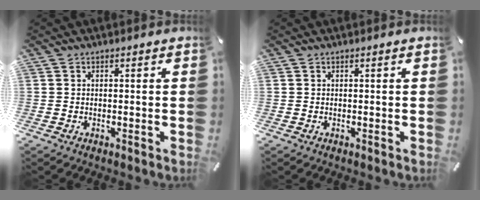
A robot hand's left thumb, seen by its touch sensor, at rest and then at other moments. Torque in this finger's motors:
{"motor_torque": [0.00, 0.00, 0.03, -0.03, 0.00]}